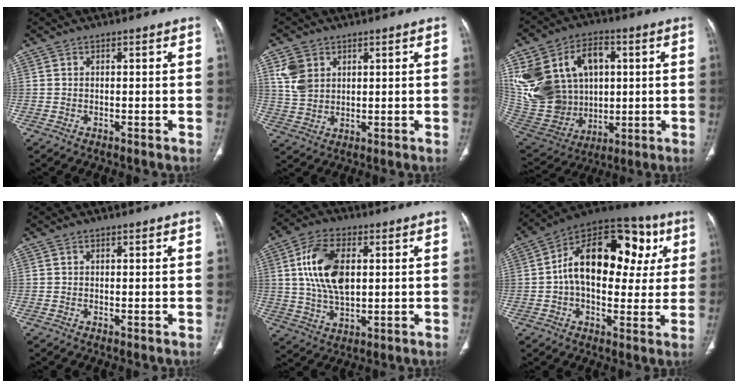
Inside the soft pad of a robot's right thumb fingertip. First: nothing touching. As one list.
[{"total": 6.4, "force": [2.6, 4.8, 3.4], "torque": [-0.055, -0.008, 0.061]}, {"total": 27.2, "force": [5.7, 20.6, 16.8], "torque": [-0.341, 0.030, 0.133]}, {"total": 0.0}, {"total": 13.5, "force": [2.6, 7.7, 10.8], "torque": [-0.200, 0.000, 0.051]}, {"total": 22.8, "force": [4.1, 13.7, 17.8], "torque": [-0.232, 0.027, 0.051]}]